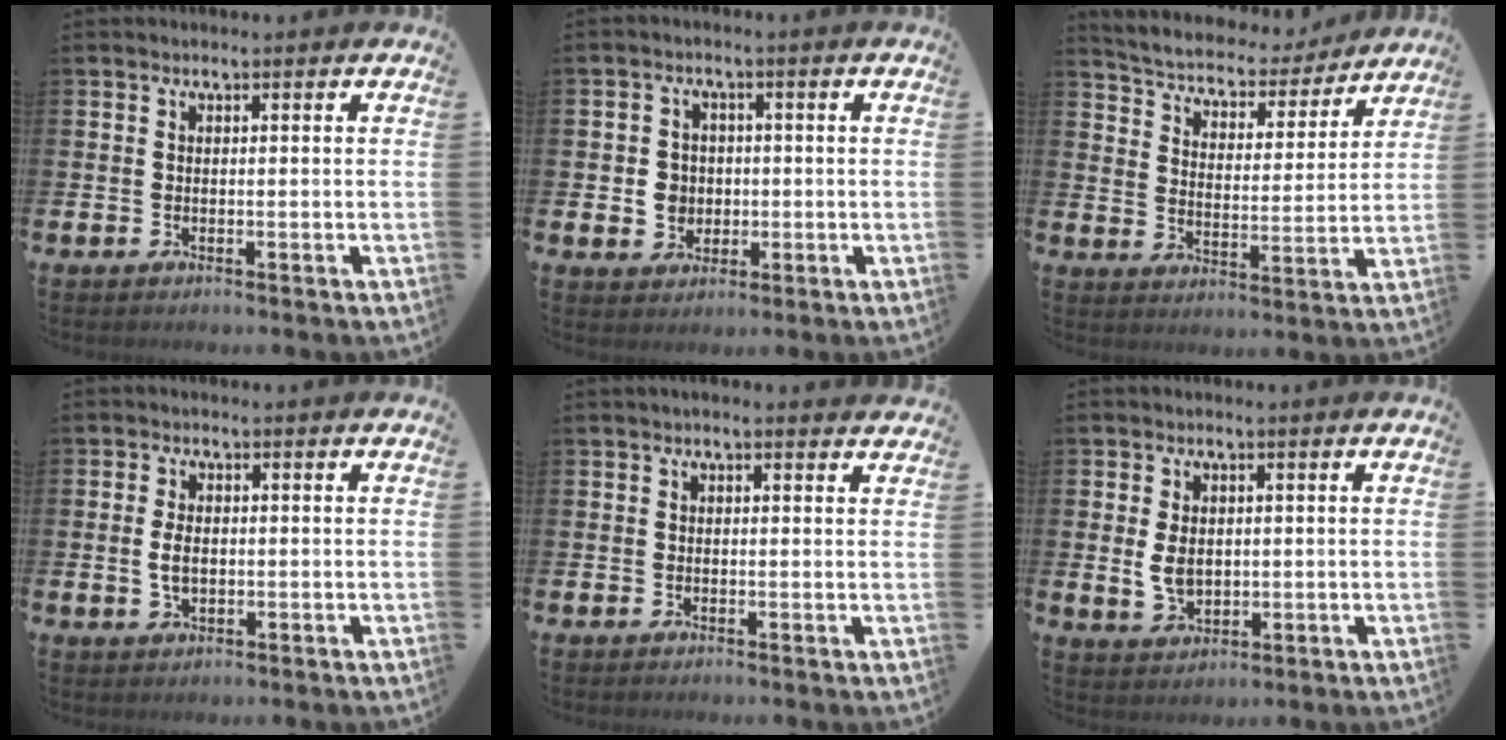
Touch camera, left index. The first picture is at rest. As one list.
[{"total": 3.6, "force": [0.0, 3.4, 0.9], "torque": [-0.014, 0.003, -0.006]}, {"total": 5.2, "force": [4.9, 1.7, 0.7], "torque": [-0.040, -0.043, 0.078]}, {"total": 3.0, "force": [0.0, 1.8, 2.4], "torque": [-0.032, 0.001, -0.004]}, {"total": 0.6, "force": [0.5, 0.1, 0.3], "torque": [-0.008, 0.002, 0.009]}, {"total": 4.2, "force": [0.4, 2.9, 3.1], "torque": [-0.048, 0.004, 0.003]}]